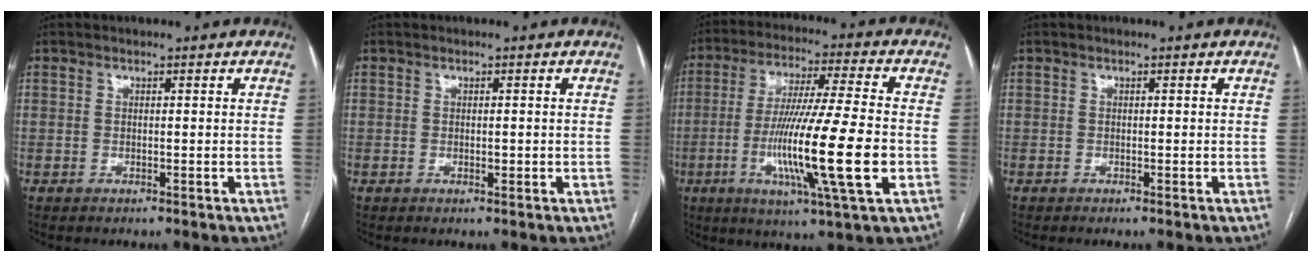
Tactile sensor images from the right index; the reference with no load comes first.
{"total": 1.0, "force": [-0.1, 0.4, 0.9], "torque": [-0.013, -0.002, -0.001]}
{"total": 18.0, "force": [-4.1, 0.0, 17.6], "torque": [-0.325, -0.021, -0.077]}
{"total": 0.0}